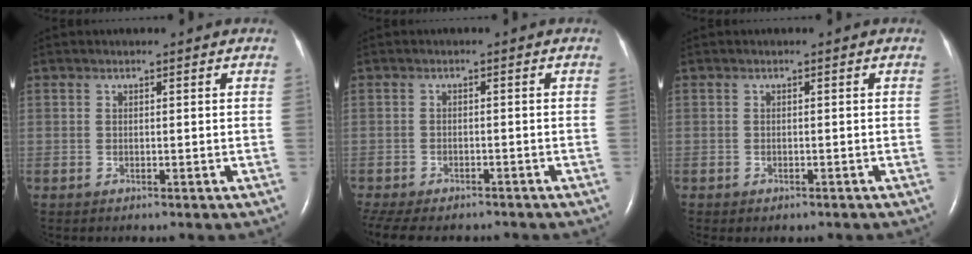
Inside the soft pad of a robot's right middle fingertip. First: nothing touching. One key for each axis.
{"total": 13.8, "fx": -11.1, "fy": 5.7, "fz": 6.0, "tx": -0.156, "ty": -0.015, "tz": -0.146}
{"total": 1.4, "fx": -1.1, "fy": 0.7, "fz": 0.6, "tx": -0.008, "ty": -0.002, "tz": -0.011}